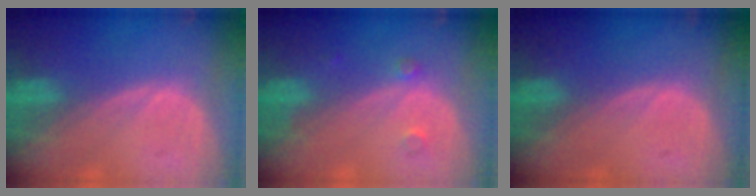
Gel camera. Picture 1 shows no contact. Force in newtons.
{"total": 1.5, "press": 1.5, "slide": 0.1}
{"total": 0.0}